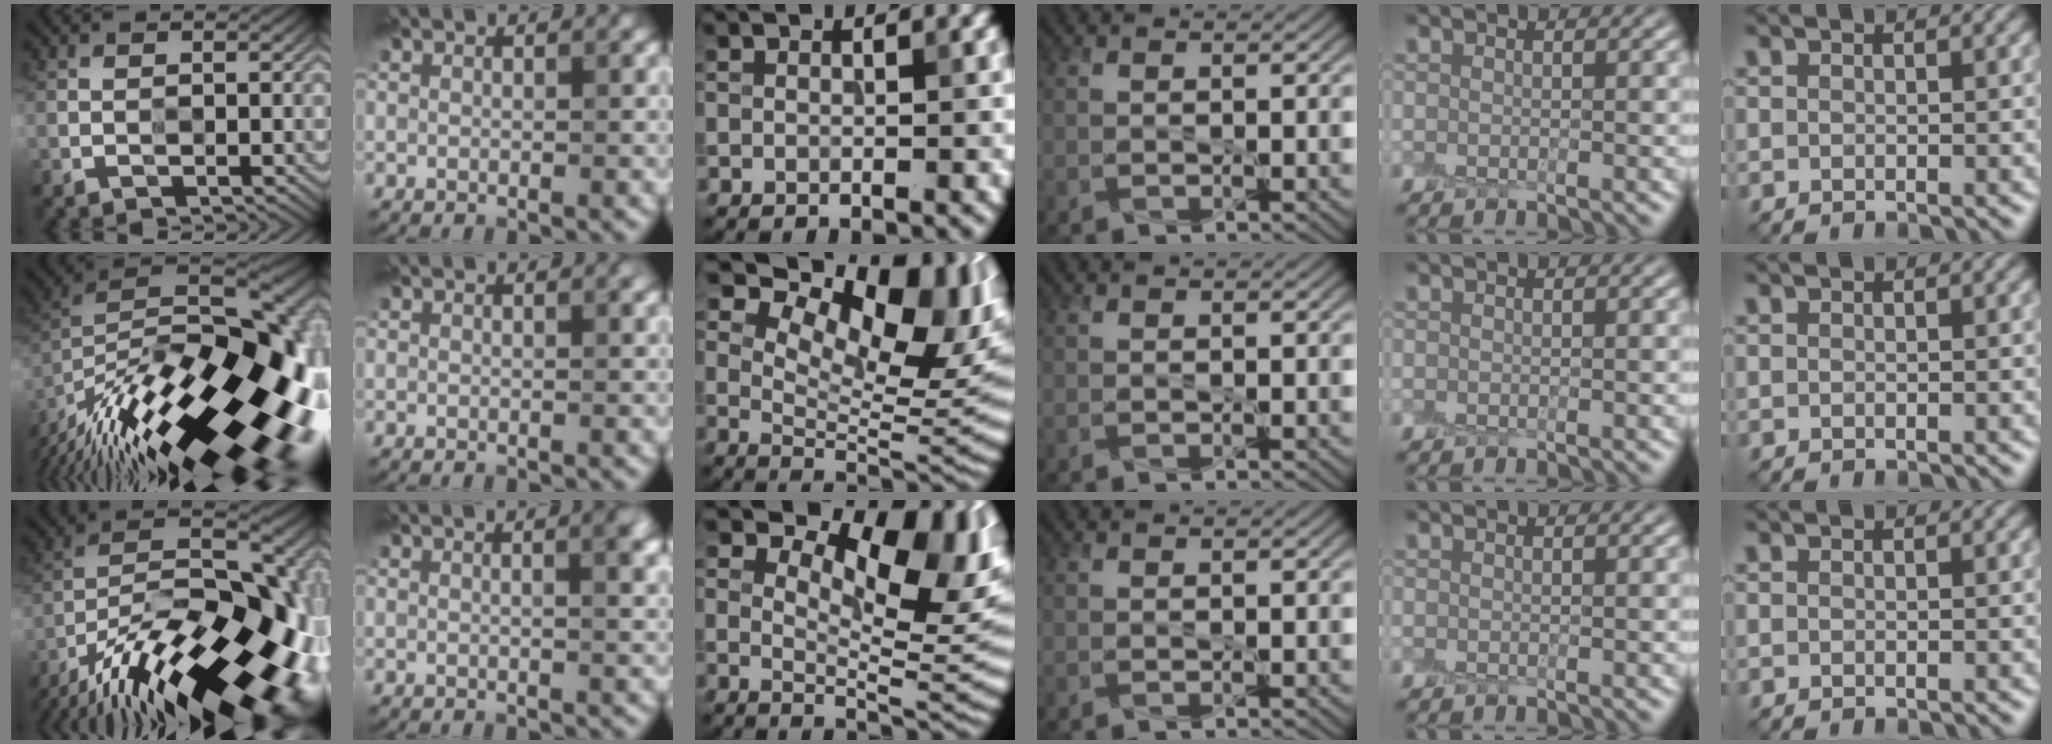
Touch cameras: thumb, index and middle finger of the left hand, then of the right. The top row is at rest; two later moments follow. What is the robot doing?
{"motion": "peel", "object": "cling film"}